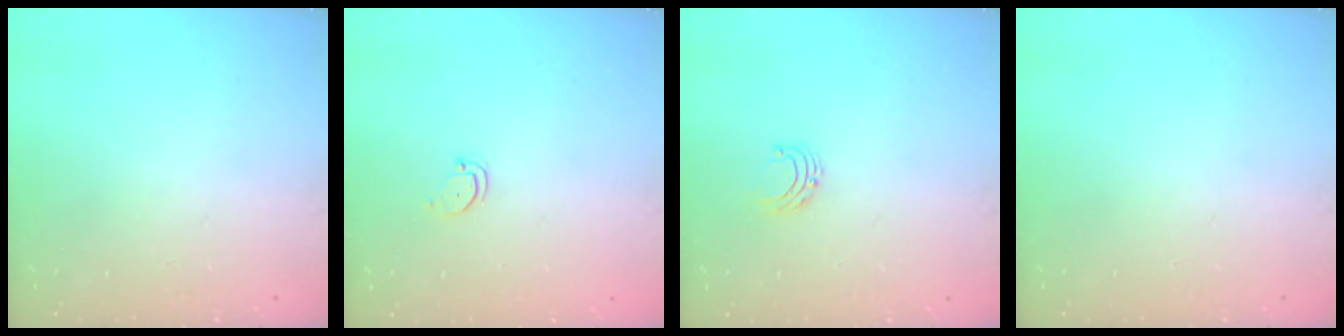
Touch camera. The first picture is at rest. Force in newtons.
{"total": 2.4, "press": 2.4, "slide": 0.2}
{"total": 4.6, "press": 4.6, "slide": 0.5}
{"total": 0.0}